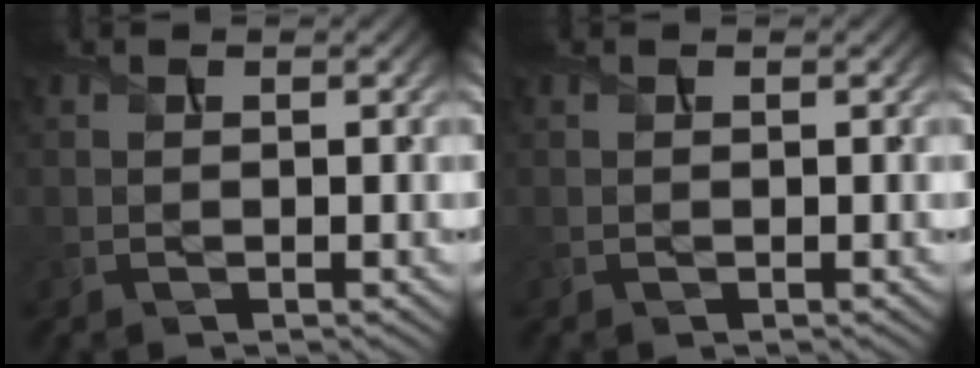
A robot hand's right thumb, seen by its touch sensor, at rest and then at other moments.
{"total": 0.0}